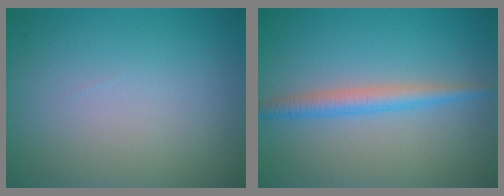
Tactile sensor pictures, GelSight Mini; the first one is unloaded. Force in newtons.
{"total": 2.6, "press": 2.6, "slide": 0.0}